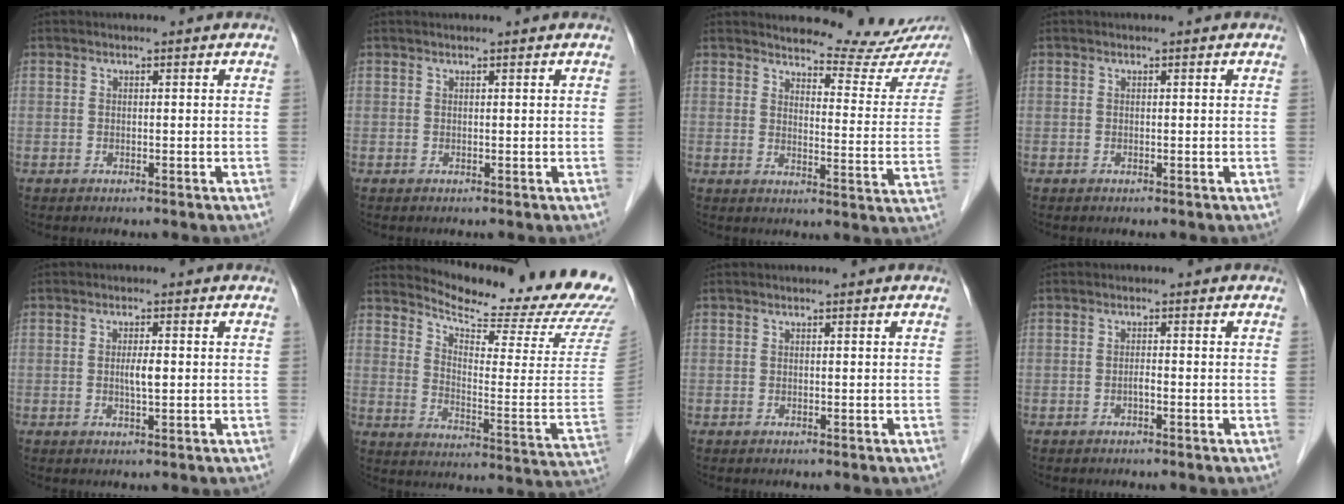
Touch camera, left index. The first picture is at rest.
{"total": 1.0, "force": [0.9, -0.1, 0.3], "torque": [-0.009, 0.012, 0.017]}
{"total": 13.5, "force": [12.9, 0.9, 4.0], "torque": [-0.043, -0.070, 0.140]}
{"total": 0.0}
{"total": 2.2, "force": [-0.1, 0.4, 2.1], "torque": [-0.043, -0.001, -0.002]}
{"total": 20.7, "force": [19.5, 0.5, 6.7], "torque": [-0.118, -0.110, 0.247]}
{"total": 0.0}
{"total": 0.8, "force": [-0.5, 0.1, 0.6], "torque": [-0.012, 0.001, -0.011]}